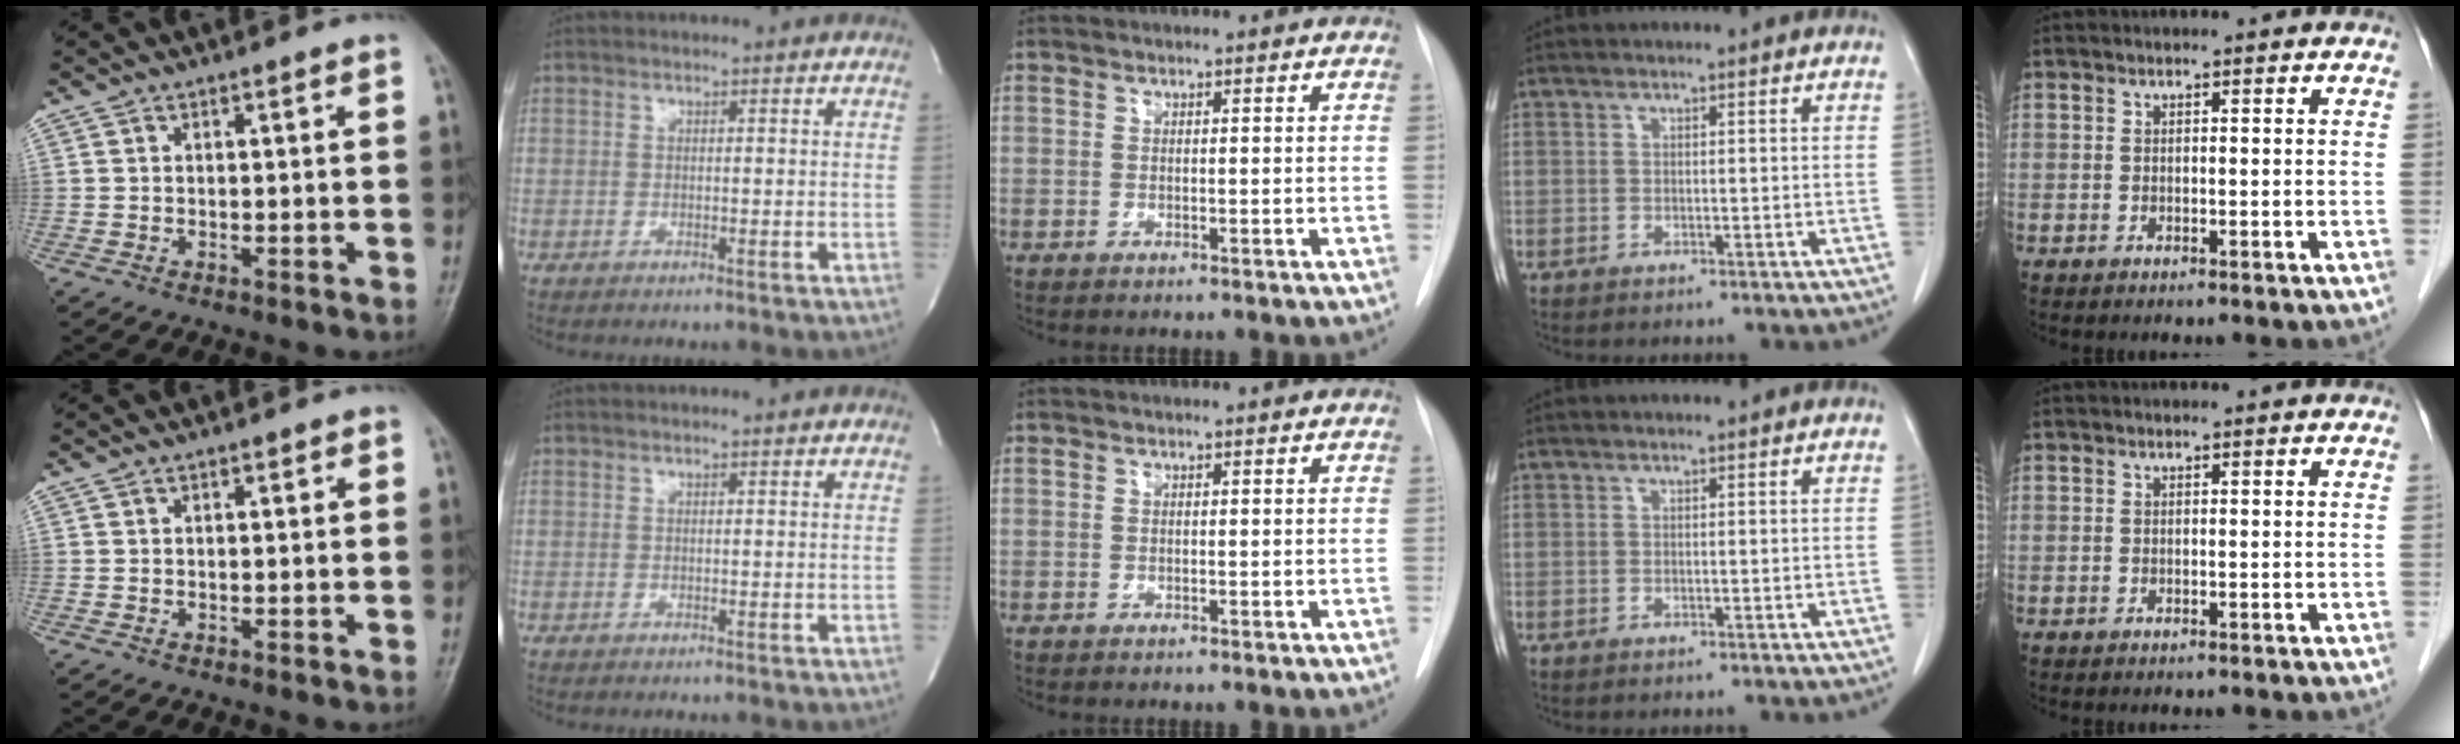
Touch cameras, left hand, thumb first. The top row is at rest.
{"index": {"total": 0.6, "force": [0.6, 0.0, 0.2], "torque": [-0.008, 0.002, 0.008]}}